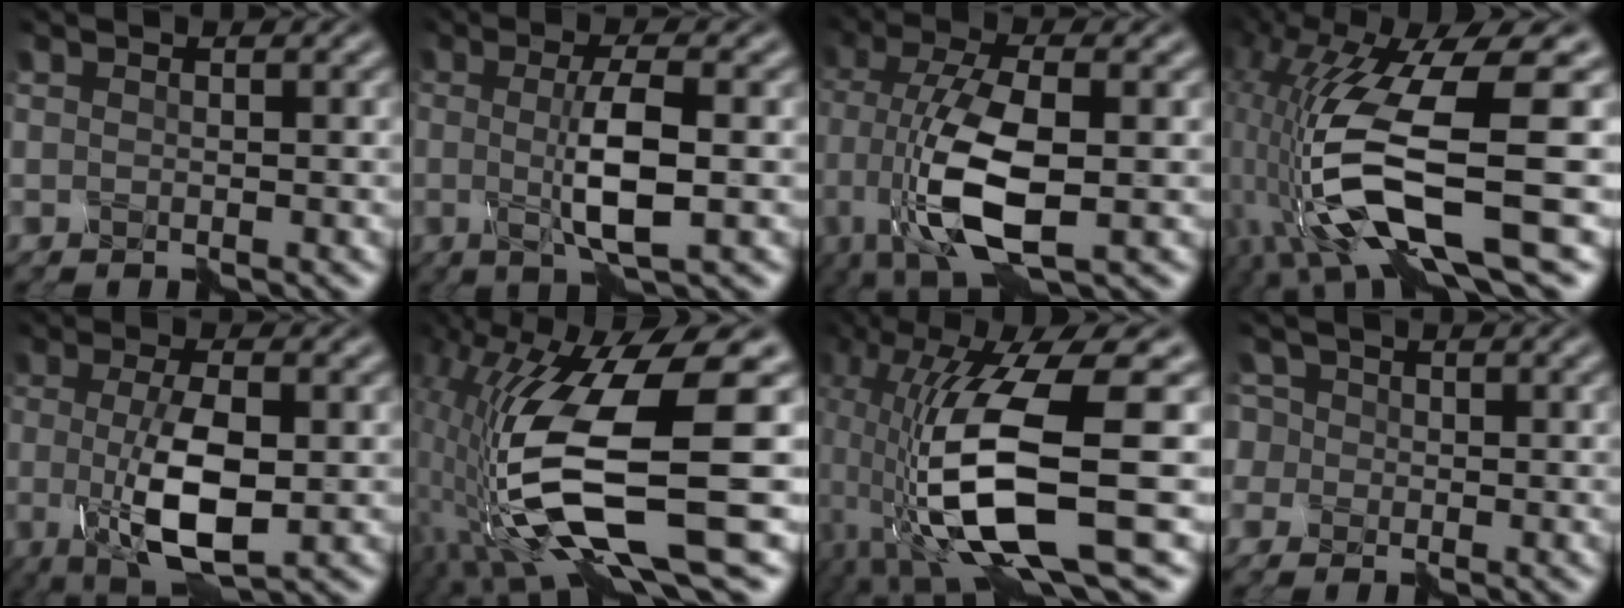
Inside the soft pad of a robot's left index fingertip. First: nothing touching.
{"total": 4.4, "force": [-0.5, 0.4, 4.3], "torque": [-0.094, -0.002, -0.005]}
{"total": 9.2, "force": [-1.9, 3.5, 8.3], "torque": [-0.186, -0.004, -0.037]}
{"total": 12.7, "force": [-2.3, 4.2, 11.7], "torque": [-0.264, -0.031, -0.032]}
{"total": 6.6, "force": [-0.9, 1.9, 6.2], "torque": [-0.136, -0.009, -0.012]}
{"total": 13.5, "force": [-1.5, 3.7, 12.8], "torque": [-0.268, -0.020, -0.013]}
{"total": 13.7, "force": [-2.8, 3.4, 13.0], "torque": [-0.282, -0.012, -0.040]}
{"total": 4.4, "force": [0.5, 3.9, 1.9], "torque": [-0.063, 0.022, -0.024]}